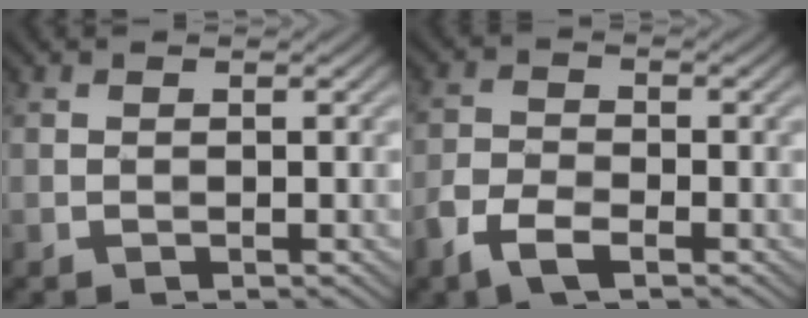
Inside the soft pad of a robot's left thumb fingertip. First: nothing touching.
{"total": 4.6, "force": [-2.9, 1.9, 3.0], "torque": [-0.071, -0.006, -0.066]}